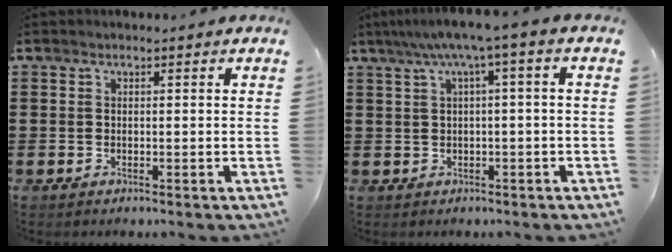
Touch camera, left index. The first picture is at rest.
{"total": 4.9, "force": [1.0, 0.0, 4.8], "torque": [-0.092, -0.003, 0.012]}